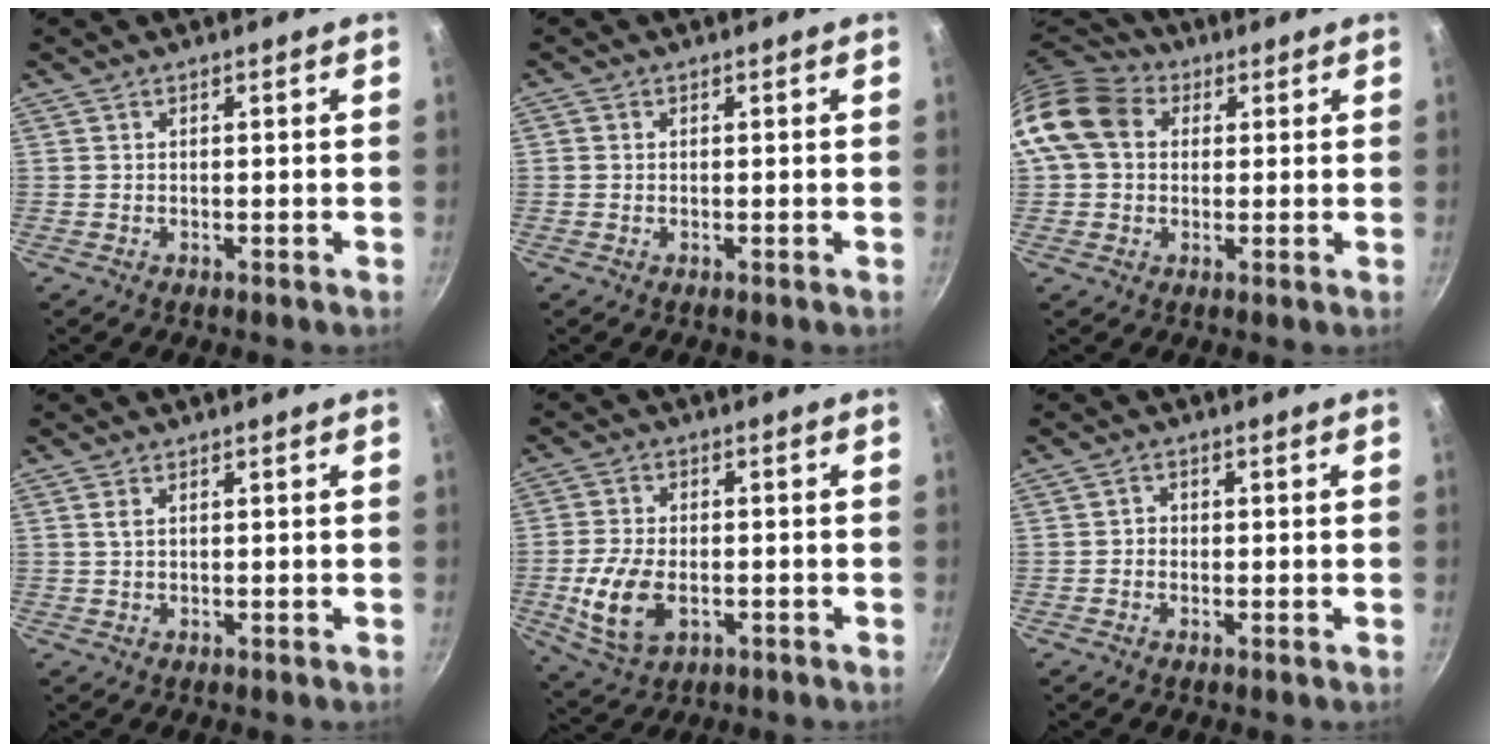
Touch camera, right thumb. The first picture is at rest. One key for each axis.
{"total": 0.6, "fx": 0.0, "fy": 0.5, "fz": 0.1, "tx": -0.001, "ty": 0.002, "tz": -0.002}
{"total": 13.0, "fx": 2.8, "fy": 10.3, "fz": 7.4, "tx": -0.123, "ty": 0.025, "tz": 0.035}
{"total": 1.2, "fx": 0.5, "fy": 0.6, "fz": 0.9, "tx": -0.020, "ty": -0.001, "tz": 0.012}
{"total": 10.4, "fx": -2.5, "fy": 6.2, "fz": 7.9, "tx": -0.159, "ty": 0.003, "tz": -0.041}
{"total": 1.4, "fx": -0.3, "fy": 1.3, "fz": 0.4, "tx": -0.002, "ty": 0.004, "tz": -0.007}